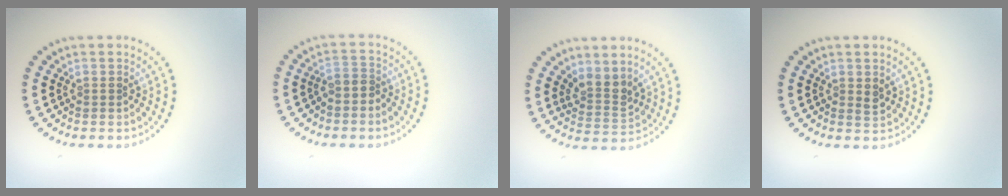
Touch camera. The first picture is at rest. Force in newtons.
{"total": 1.3, "press": 0.9, "slide": 0.9}
{"total": 2.6, "press": 2.0, "slide": 1.7}
{"total": 1.1, "press": 1.1, "slide": 0.2}